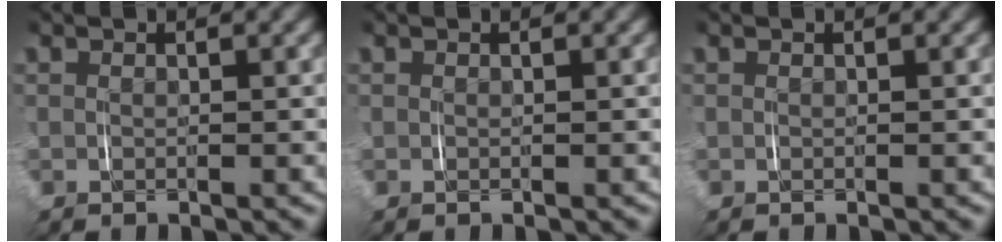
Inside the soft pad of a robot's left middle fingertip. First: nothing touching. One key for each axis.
{"total": 0.0}
{"total": 0.0}